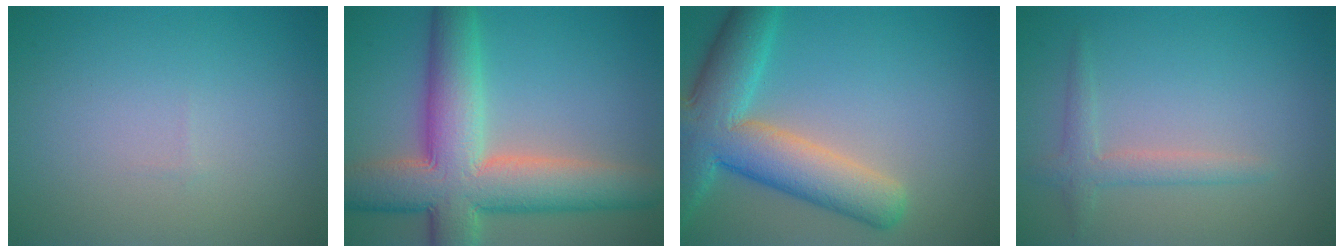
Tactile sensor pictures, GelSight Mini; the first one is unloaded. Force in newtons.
{"total": 11.1, "press": 11.0, "slide": 0.5}
{"total": 9.1, "press": 9.1, "slide": 0.6}
{"total": 2.0, "press": 2.0, "slide": 0.0}